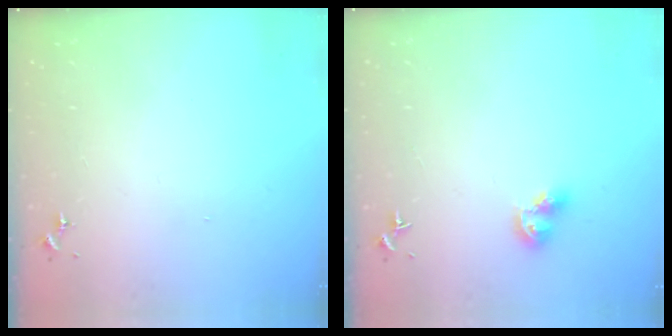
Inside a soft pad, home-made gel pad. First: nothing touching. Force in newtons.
{"total": 8.3, "press": 8.3, "slide": 1.0}